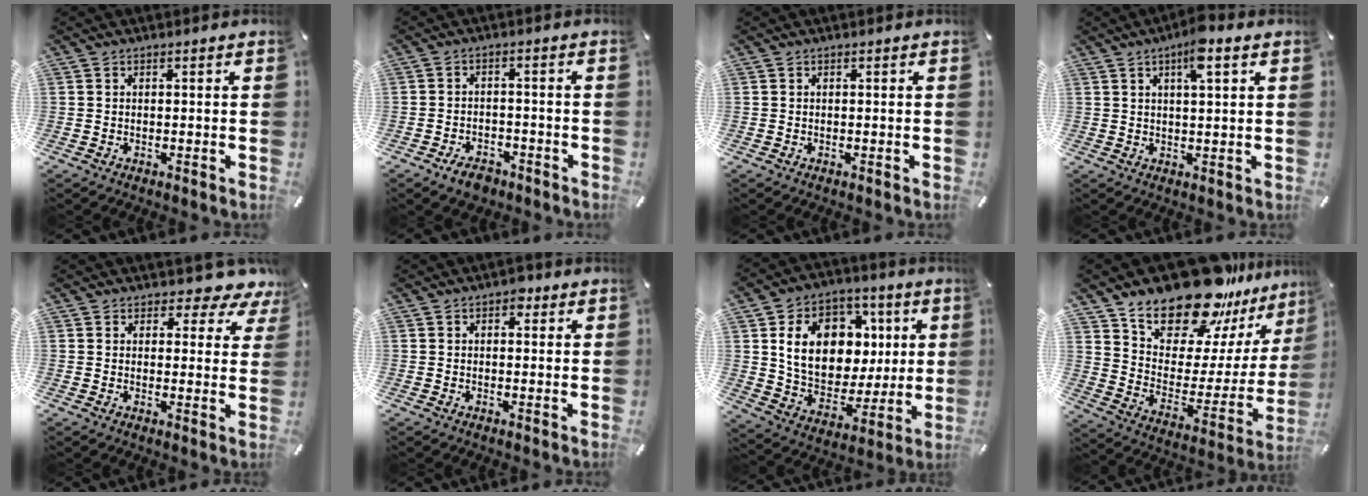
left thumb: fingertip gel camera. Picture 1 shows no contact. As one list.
[{"total": 4.1, "force": [-3.1, 2.3, 1.4], "torque": [-0.027, 0.016, -0.059]}, {"total": 0.0}, {"total": 6.4, "force": [3.6, 1.3, 5.1], "torque": [-0.093, 0.001, 0.057]}, {"total": 4.7, "force": [3.4, 2.9, 1.6], "torque": [-0.006, -0.032, 0.053]}, {"total": 2.3, "force": [1.1, 1.6, 1.3], "torque": [-0.005, -0.003, 0.013]}, {"total": 17.1, "force": [4.4, 13.6, 9.4], "torque": [-0.162, -0.003, 0.092]}, {"total": 22.1, "force": [18.6, 9.5, 7.3], "torque": [-0.115, -0.151, 0.322]}]